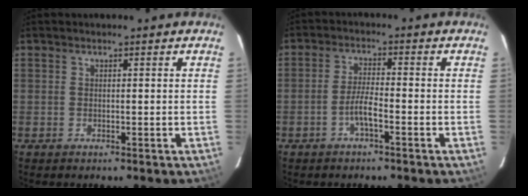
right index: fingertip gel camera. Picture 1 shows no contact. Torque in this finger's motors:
{"motor_torque": [0.56, -0.42, 0.31, 0.09]}